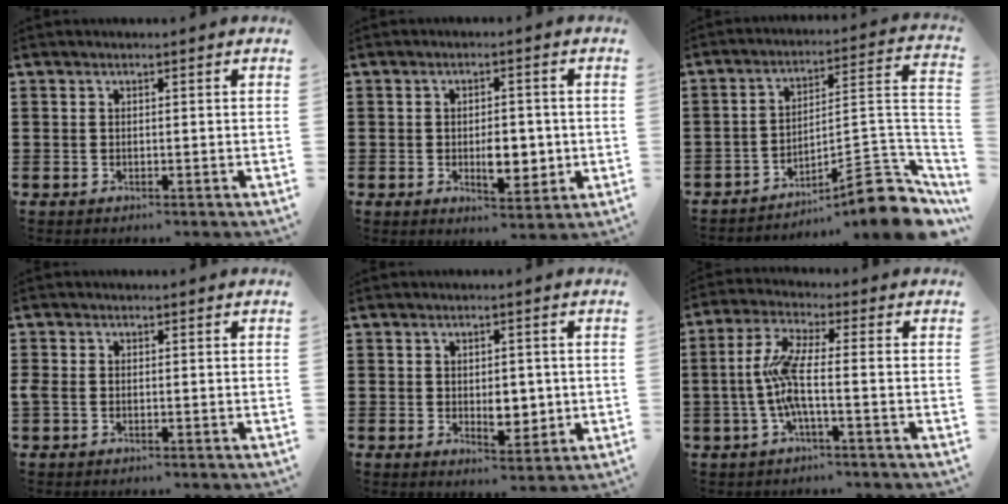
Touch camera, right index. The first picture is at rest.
{"total": 5.4, "force": [-0.8, 2.9, 4.5], "torque": [-0.066, 0.001, -0.018]}
{"total": 9.7, "force": [-7.0, 1.7, 6.5], "torque": [-0.080, 0.002, -0.137]}
{"total": 0.8, "force": [-0.4, 0.5, 0.5], "torque": [-0.019, -0.002, -0.010]}
{"total": 4.3, "force": [0.0, 2.7, 3.3], "torque": [-0.042, -0.001, -0.005]}
{"total": 6.8, "force": [-1.4, 1.1, 6.5], "torque": [-0.153, -0.014, -0.035]}